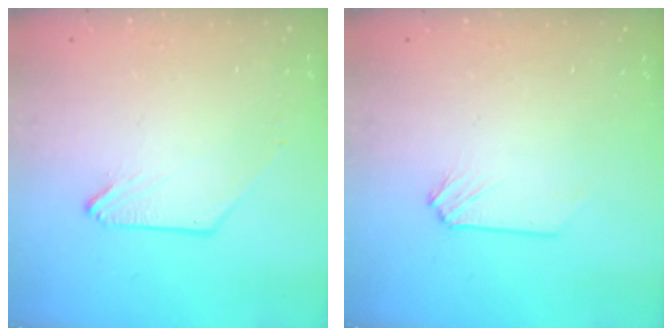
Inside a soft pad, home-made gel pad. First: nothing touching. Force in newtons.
{"total": 0.0}